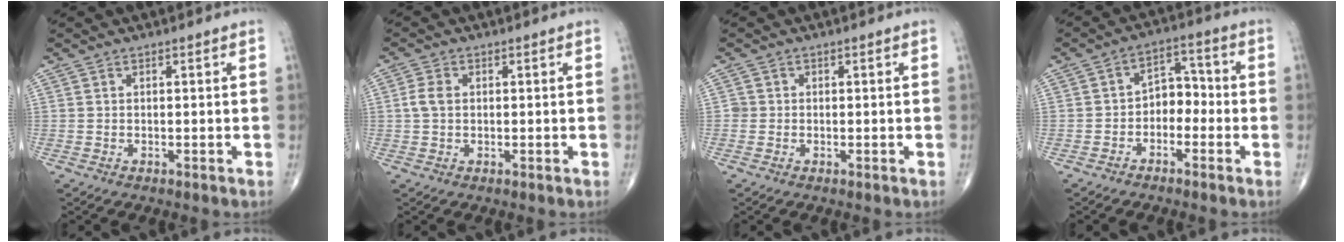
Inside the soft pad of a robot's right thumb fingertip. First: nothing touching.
{"total": 3.0, "force": [0.3, 2.1, 2.1], "torque": [-0.047, 0.005, 0.002]}
{"total": 1.1, "force": [-0.2, 1.0, 0.1], "torque": [0.006, 0.004, -0.005]}
{"total": 6.0, "force": [-1.9, 4.3, 3.7], "torque": [-0.027, 0.037, -0.046]}